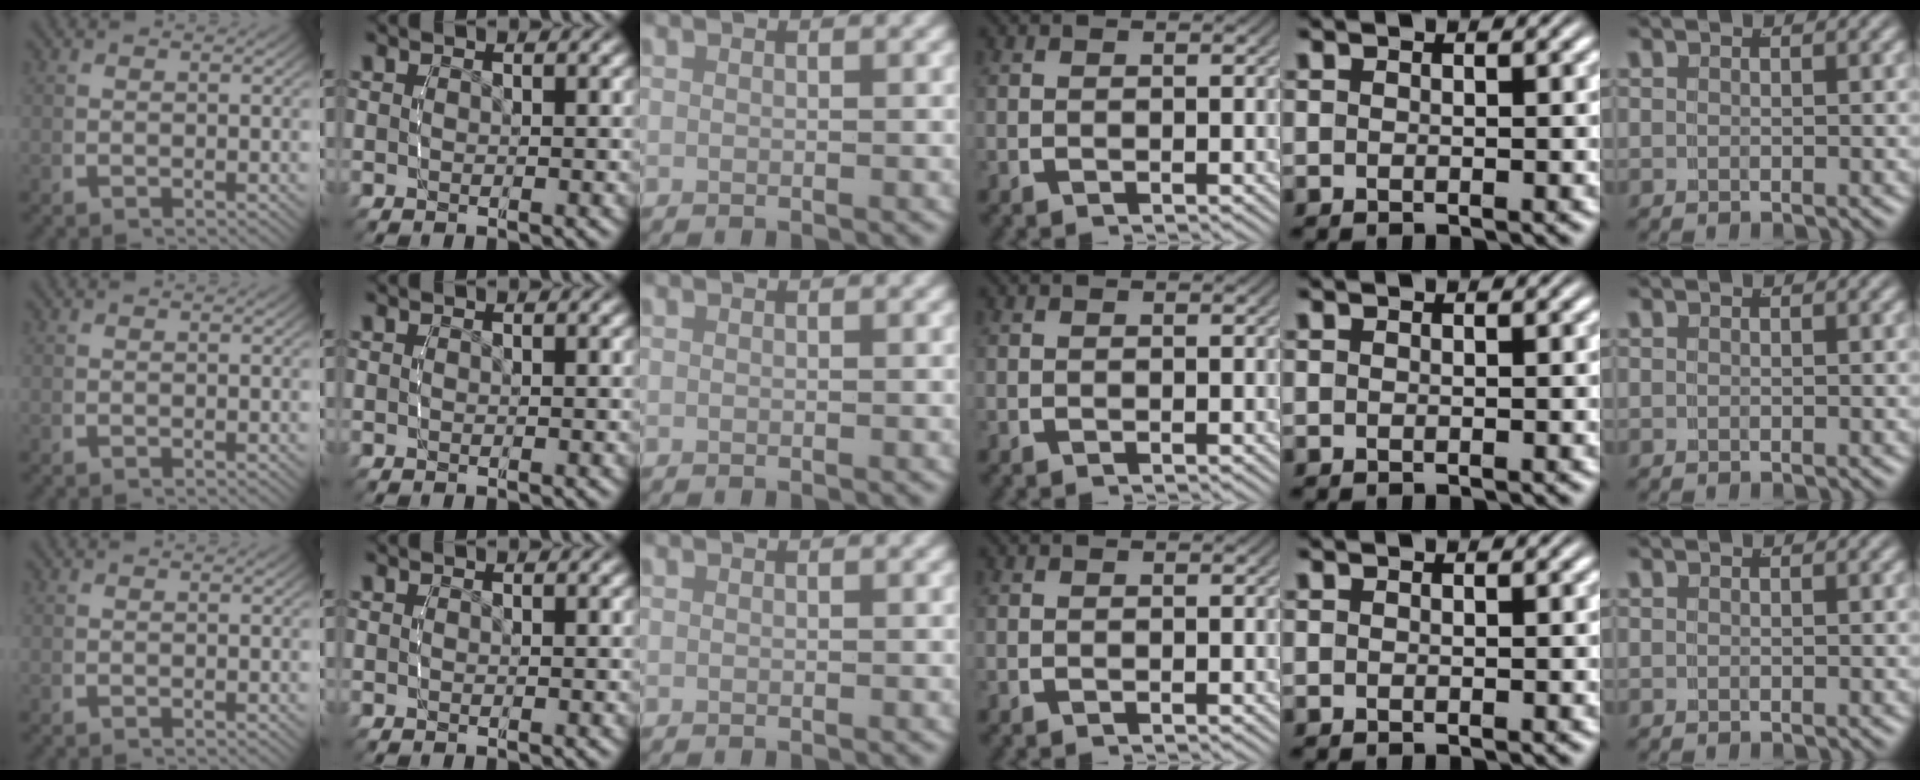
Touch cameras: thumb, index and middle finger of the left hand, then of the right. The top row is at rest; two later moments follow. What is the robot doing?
{"motion": "reach", "object": "router"}